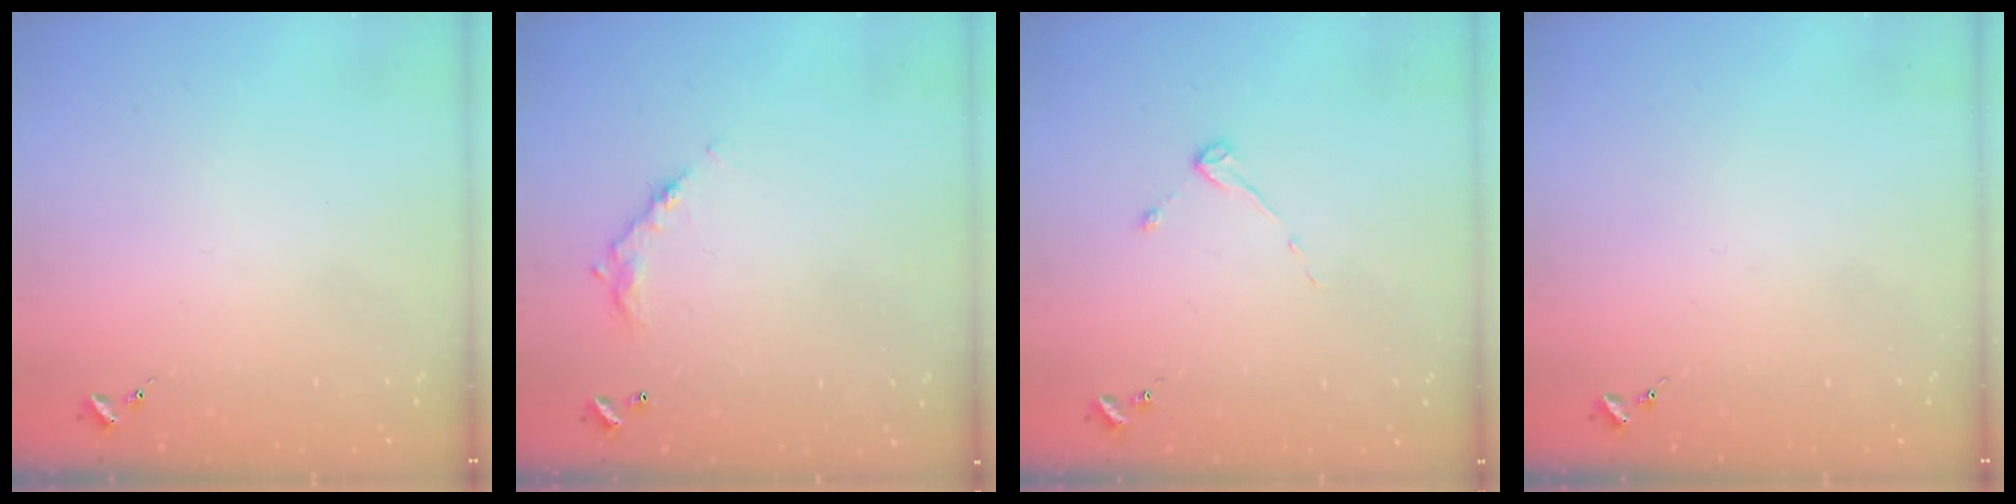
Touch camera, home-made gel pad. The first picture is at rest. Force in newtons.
{"total": 8.4, "press": 8.4, "slide": 0.4}
{"total": 2.6, "press": 2.5, "slide": 0.4}
{"total": 0.0}